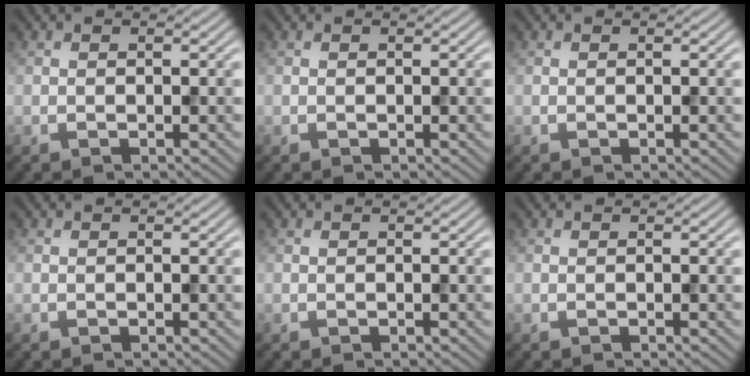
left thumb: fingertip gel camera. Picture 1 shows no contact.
{"total": 0.0}
{"total": 0.0}
{"total": 0.0}
{"total": 0.0}
{"total": 0.0}